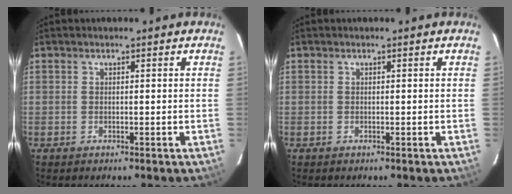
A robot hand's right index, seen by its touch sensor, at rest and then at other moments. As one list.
[{"total": 0.0}]